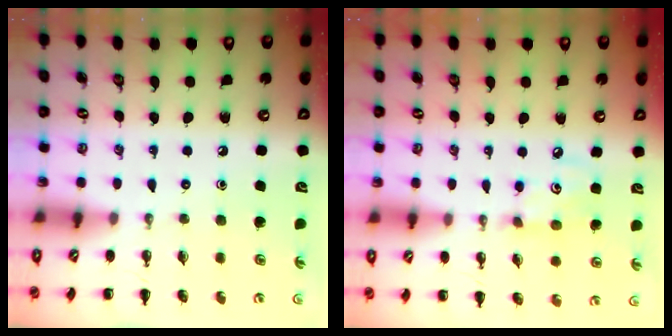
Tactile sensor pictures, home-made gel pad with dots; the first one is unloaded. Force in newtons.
{"total": 3.7, "press": 3.7, "slide": 0.7}